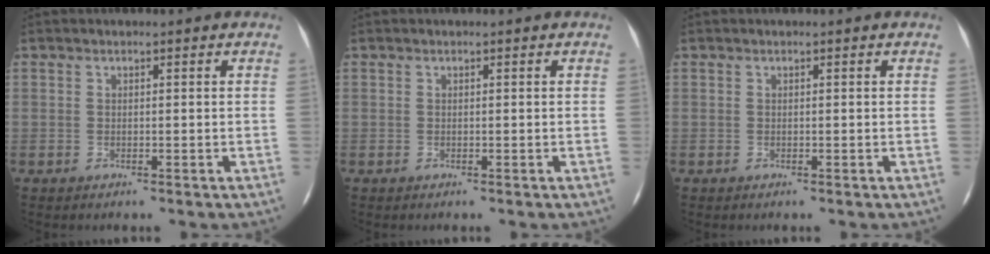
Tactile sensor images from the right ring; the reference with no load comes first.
{"total": 0.0}
{"total": 0.0}